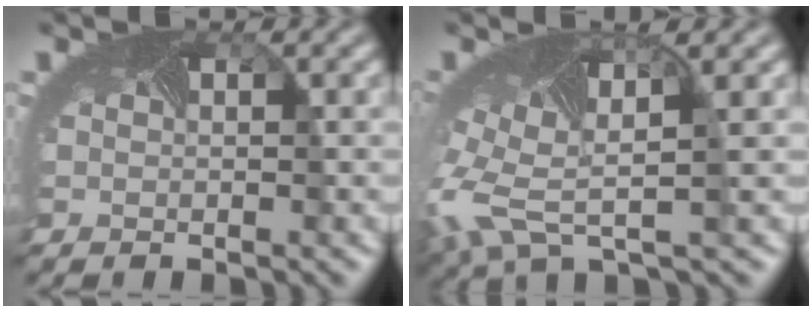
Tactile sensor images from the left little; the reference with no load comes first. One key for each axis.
{"total": 7.4, "fx": 0.6, "fy": 3.8, "fz": 6.3, "tx": -0.160, "ty": -0.014, "tz": 0.015}